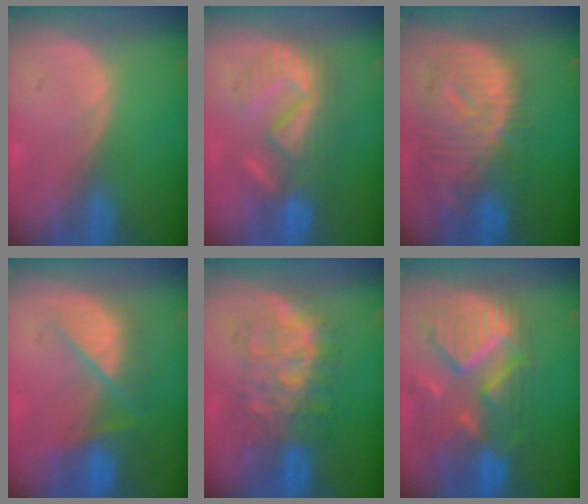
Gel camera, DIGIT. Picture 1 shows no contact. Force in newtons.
{"total": 8.7, "press": 8.5, "slide": 1.6}
{"total": 12.5, "press": 10.8, "slide": 6.3}
{"total": 8.7, "press": 7.6, "slide": 4.3}
{"total": 8.9, "press": 8.9, "slide": 0.5}
{"total": 11.9, "press": 10.6, "slide": 5.4}